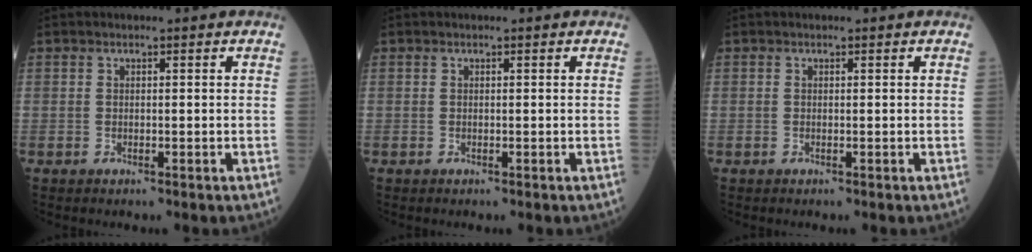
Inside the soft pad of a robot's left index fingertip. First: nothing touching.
{"total": 0.0}
{"total": 0.0}